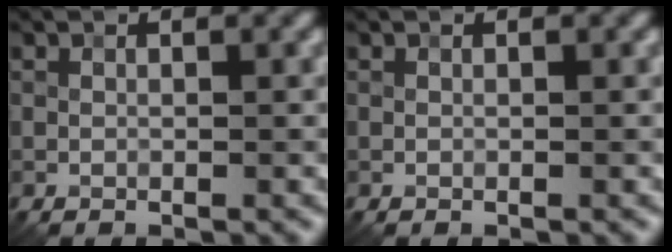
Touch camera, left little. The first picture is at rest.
{"total": 0.0}